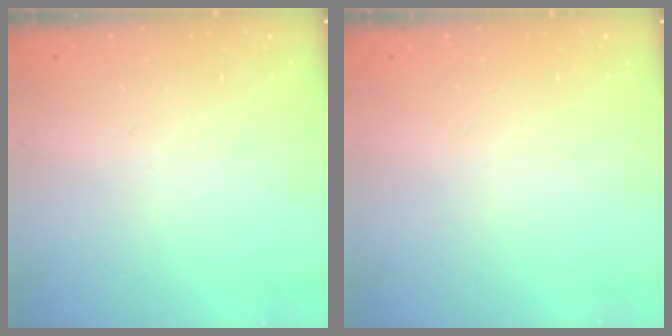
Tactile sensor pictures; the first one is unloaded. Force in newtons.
{"total": 0.0}